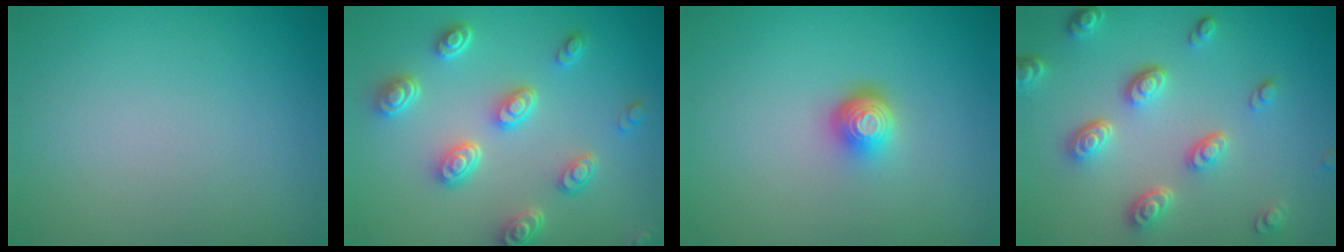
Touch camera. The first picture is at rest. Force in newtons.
{"total": 5.0, "press": 3.9, "slide": 3.1}
{"total": 2.2, "press": 1.5, "slide": 1.6}
{"total": 4.6, "press": 3.5, "slide": 2.9}